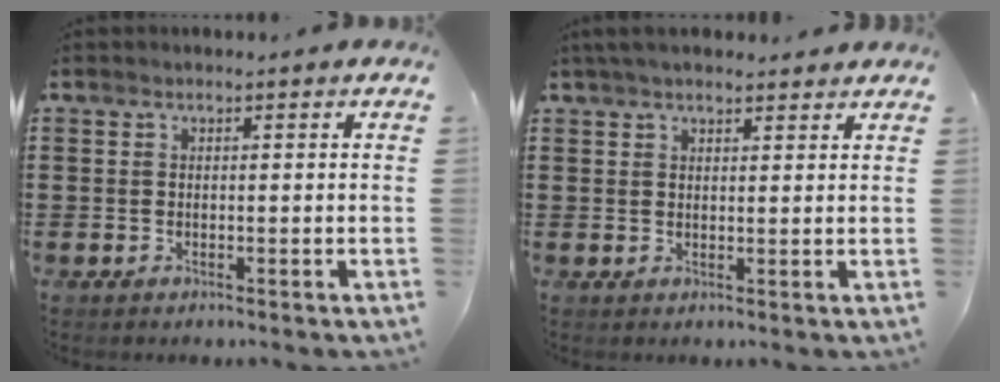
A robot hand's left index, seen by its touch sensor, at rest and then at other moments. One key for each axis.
{"total": 3.0, "fx": 2.7, "fy": 0.7, "fz": 1.3, "tx": -0.031, "ty": 0.002, "tz": 0.051}